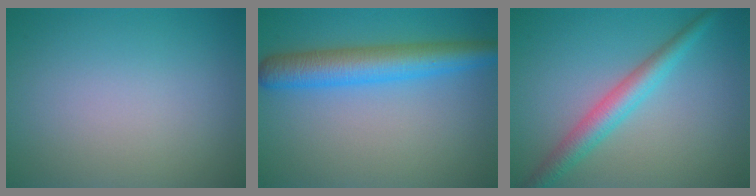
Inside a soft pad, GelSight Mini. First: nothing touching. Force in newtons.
{"total": 5.7, "press": 5.7, "slide": 0.2}
{"total": 3.6, "press": 3.6, "slide": 0.0}